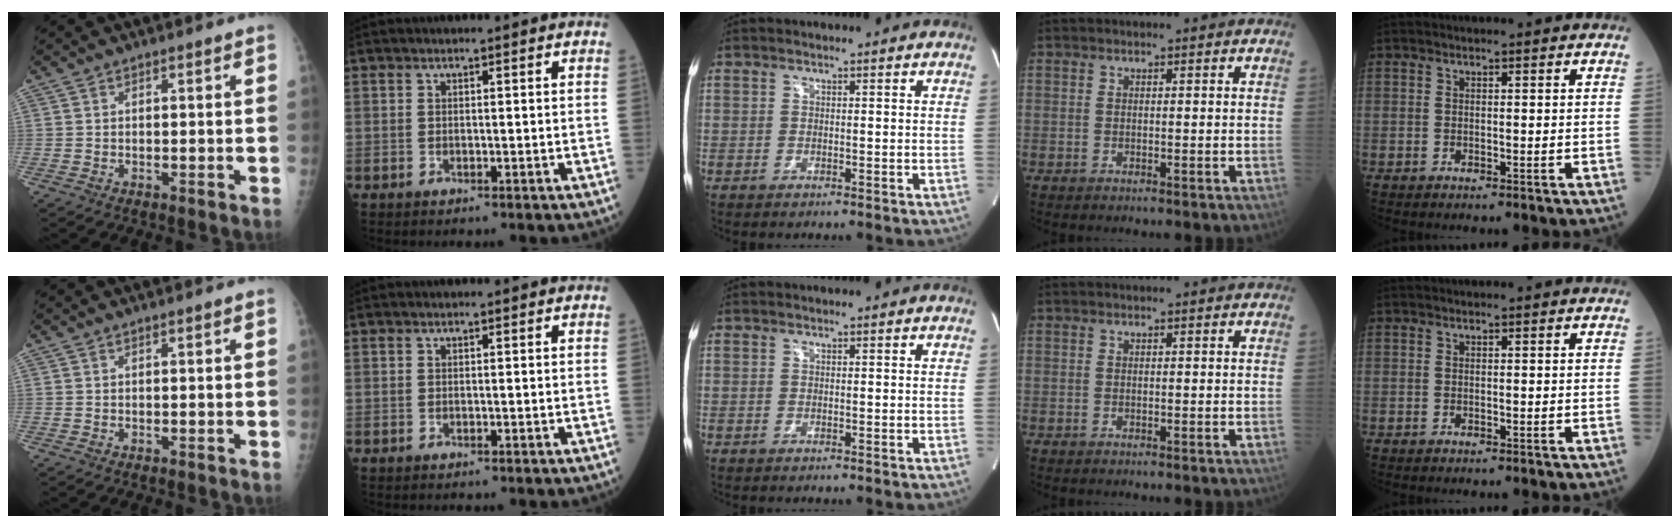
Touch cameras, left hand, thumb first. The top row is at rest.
{}